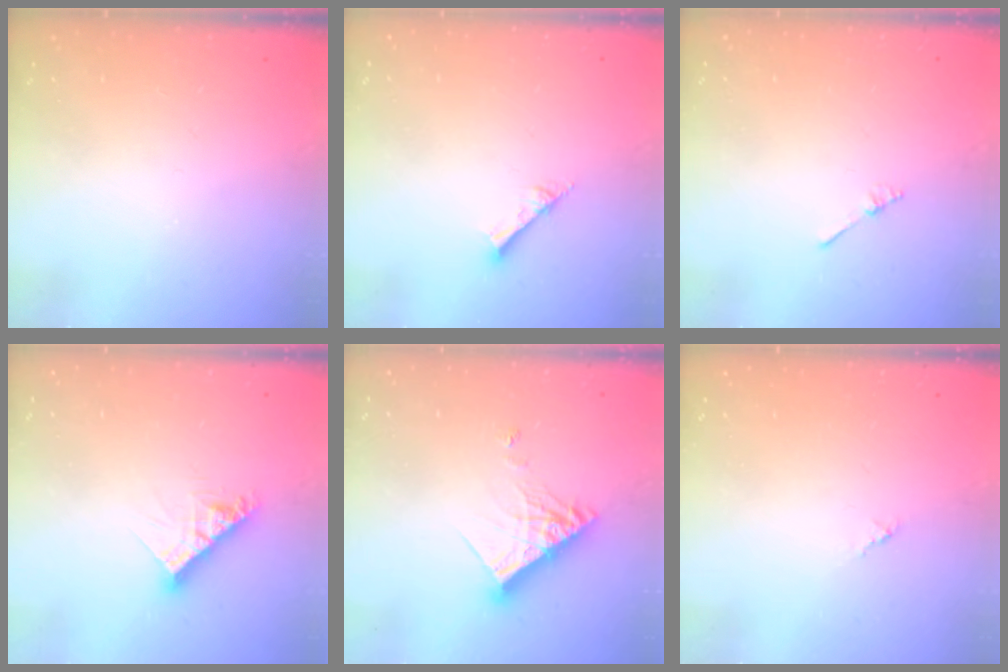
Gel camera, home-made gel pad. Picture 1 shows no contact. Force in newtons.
{"total": 2.7, "press": 2.7, "slide": 0.2}
{"total": 2.0, "press": 2.0, "slide": 0.3}
{"total": 9.3, "press": 9.3, "slide": 0.7}
{"total": 11.2, "press": 11.2, "slide": 0.7}
{"total": 0.0}